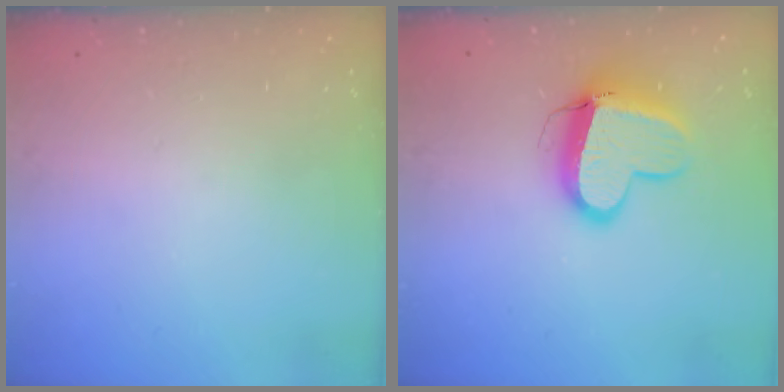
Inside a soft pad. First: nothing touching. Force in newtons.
{"total": 12.4, "press": 12.3, "slide": 1.7}